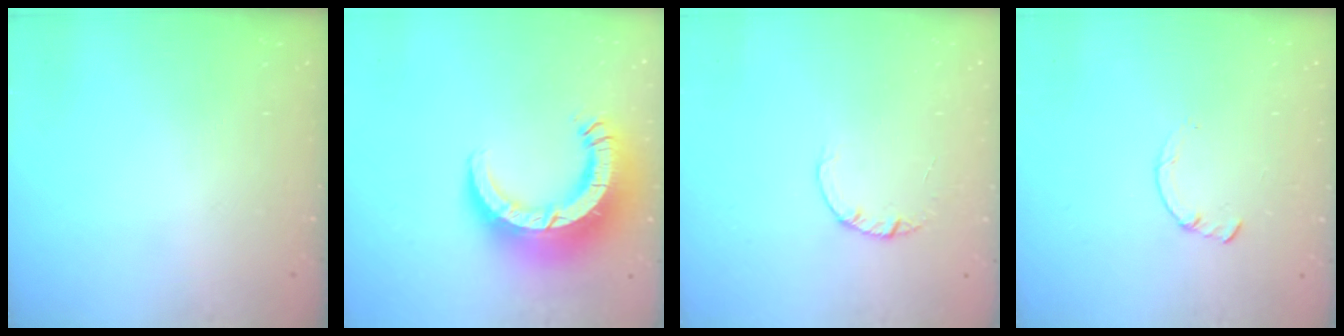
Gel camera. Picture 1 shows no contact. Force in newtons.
{"total": 15.0, "press": 14.9, "slide": 1.6}
{"total": 1.4, "press": 1.4, "slide": 0.2}
{"total": 0.7, "press": 0.6, "slide": 0.2}